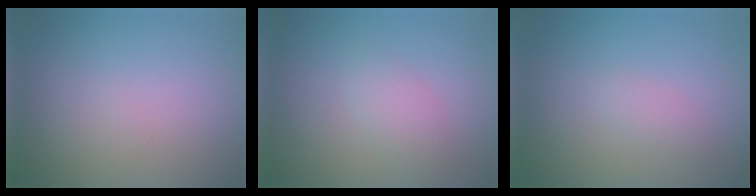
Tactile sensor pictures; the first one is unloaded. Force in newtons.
{"total": 2.1, "press": 2.1, "slide": 0.1}
{"total": 1.1, "press": 1.1, "slide": 0.0}